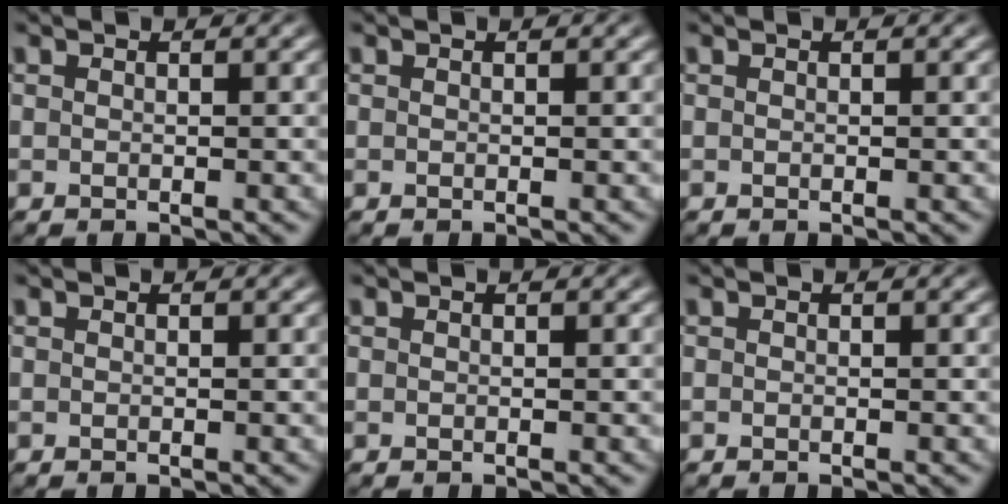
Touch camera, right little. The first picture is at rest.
{"total": 0.0}
{"total": 0.0}
{"total": 0.0}
{"total": 0.0}
{"total": 0.0}